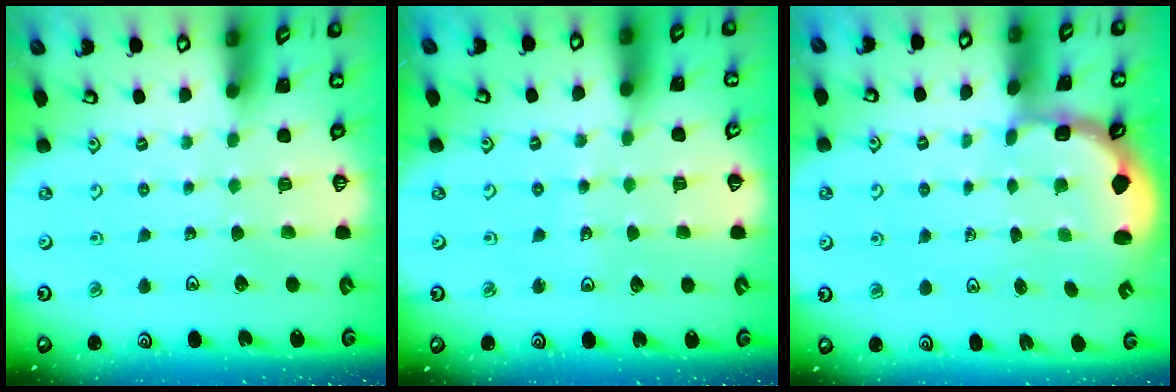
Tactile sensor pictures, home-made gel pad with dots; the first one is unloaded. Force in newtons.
{"total": 3.9, "press": 3.8, "slide": 0.4}
{"total": 2.7, "press": 2.1, "slide": 1.7}